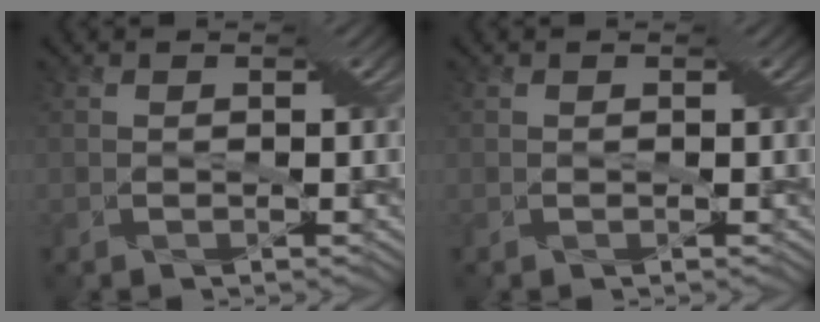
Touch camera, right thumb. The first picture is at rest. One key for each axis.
{"total": 0.0}